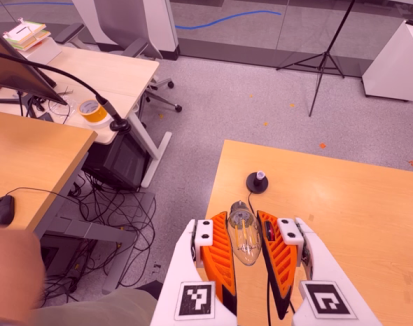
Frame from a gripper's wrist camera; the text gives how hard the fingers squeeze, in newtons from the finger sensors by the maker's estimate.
{"total": 19.5, "left": 22.0, "right": 16.9}